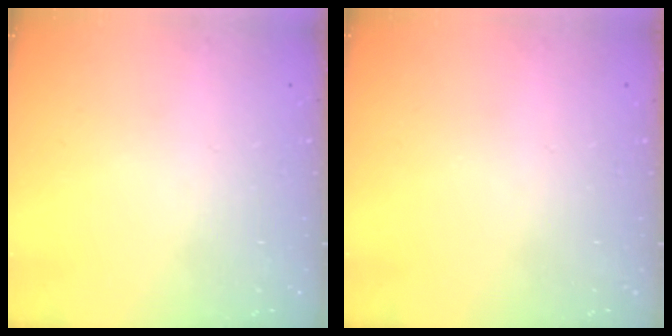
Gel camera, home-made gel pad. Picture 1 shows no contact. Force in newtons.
{"total": 0.0}